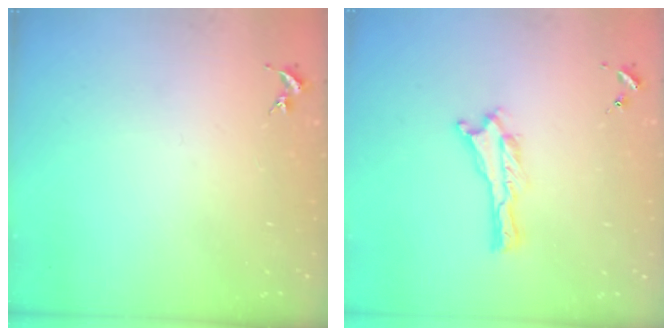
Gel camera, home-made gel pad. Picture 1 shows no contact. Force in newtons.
{"total": 0.0}